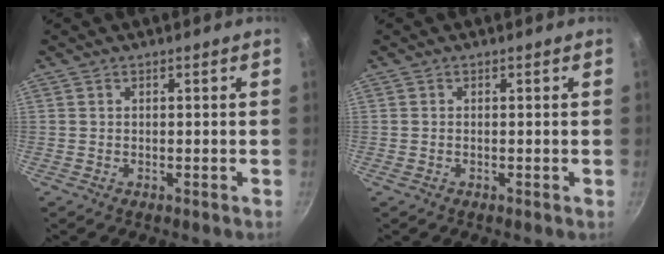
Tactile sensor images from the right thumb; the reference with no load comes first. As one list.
[{"total": 0.0}]